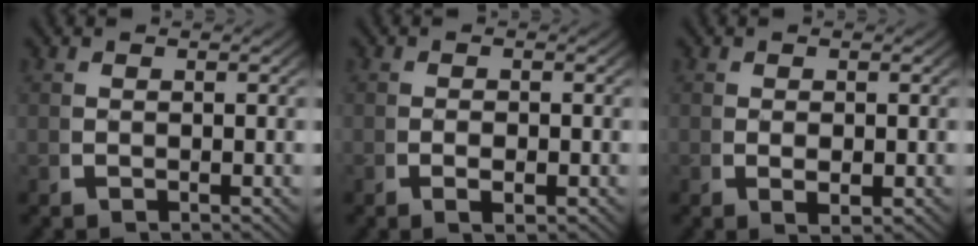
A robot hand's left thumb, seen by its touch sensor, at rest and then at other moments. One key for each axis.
{"total": 1.3, "fx": -0.4, "fy": 0.5, "fz": 1.1, "tx": -0.024, "ty": -0.004, "tz": -0.007}
{"total": 1.5, "fx": 0.1, "fy": 0.8, "fz": 1.2, "tx": -0.030, "ty": -0.010, "tz": 0.007}